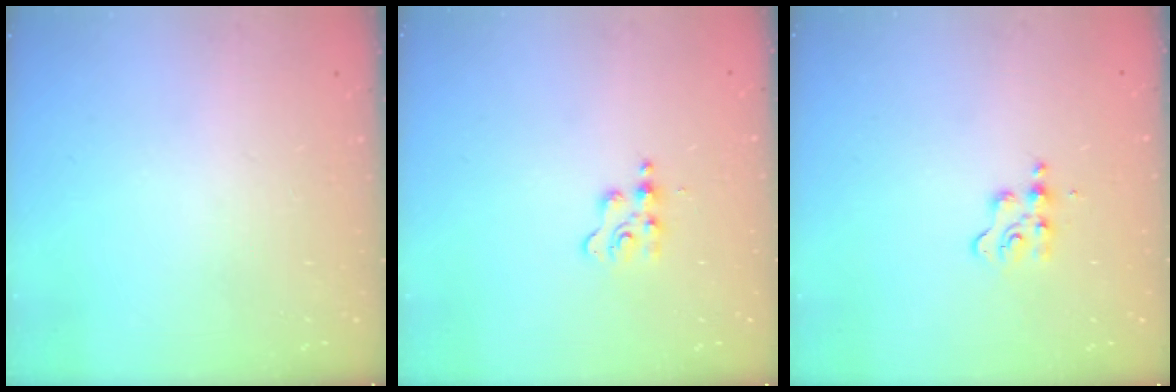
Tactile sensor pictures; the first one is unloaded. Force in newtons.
{"total": 3.3, "press": 3.3, "slide": 0.4}
{"total": 6.2, "press": 6.1, "slide": 0.6}